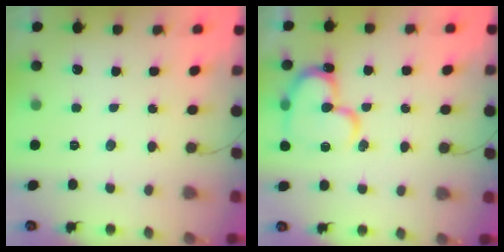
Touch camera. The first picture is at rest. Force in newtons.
{"total": 17.1, "press": 17.1, "slide": 1.4}